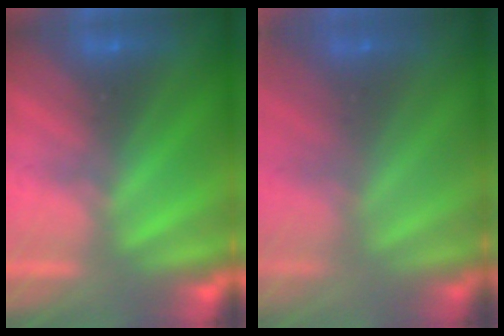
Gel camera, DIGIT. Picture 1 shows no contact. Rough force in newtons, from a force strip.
{"total": 2.3}